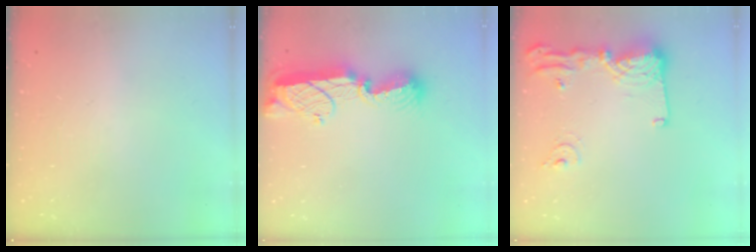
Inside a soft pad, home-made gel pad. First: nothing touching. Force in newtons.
{"total": 12.4, "press": 12.4, "slide": 1.0}
{"total": 15.0, "press": 14.9, "slide": 1.6}